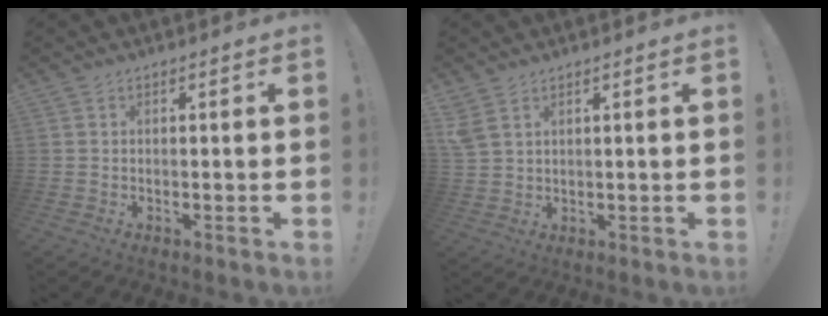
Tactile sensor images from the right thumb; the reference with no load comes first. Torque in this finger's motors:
{"motor_torque": [-0.03, 0.06, 0.32, 0.27, 0.00]}